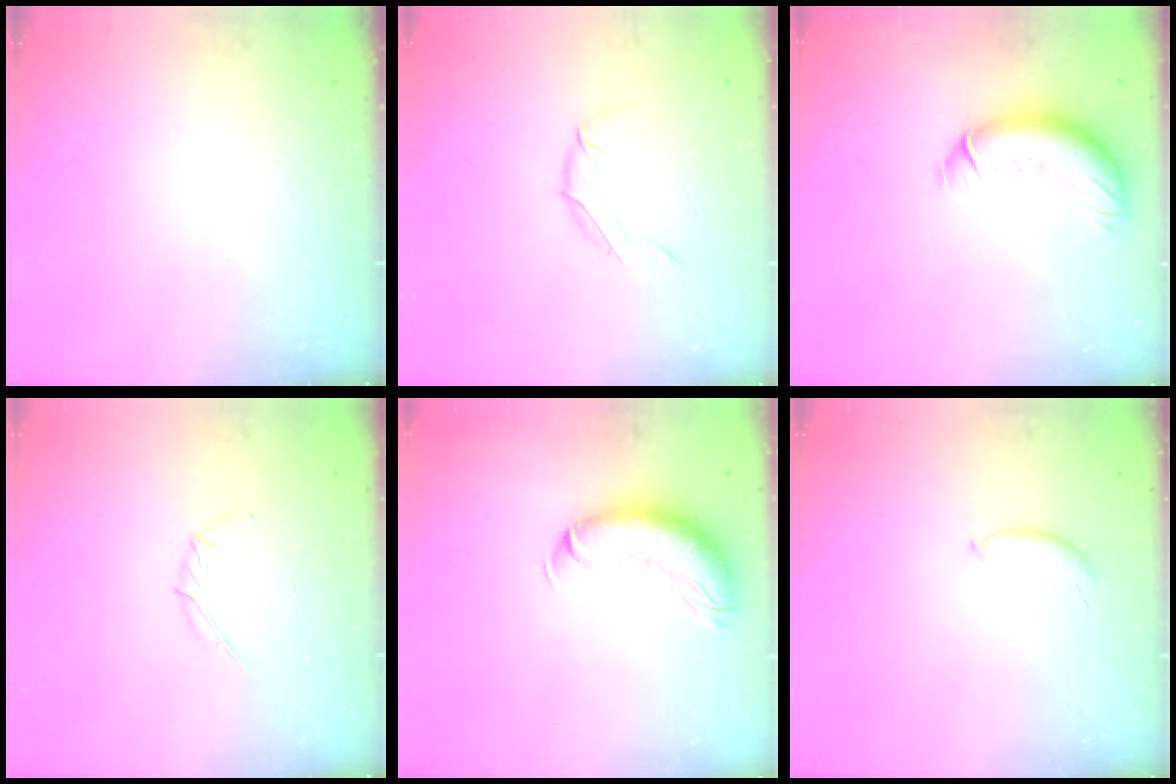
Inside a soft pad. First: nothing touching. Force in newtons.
{"total": 6.6, "press": 6.6, "slide": 0.6}
{"total": 11.7, "press": 11.5, "slide": 2.1}
{"total": 3.9, "press": 3.8, "slide": 0.8}
{"total": 11.2, "press": 10.8, "slide": 2.9}
{"total": 5.8, "press": 5.7, "slide": 0.7}